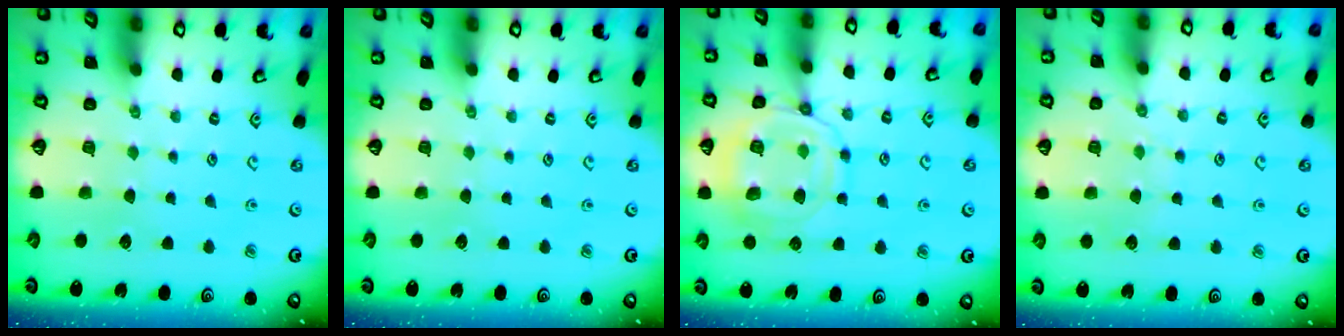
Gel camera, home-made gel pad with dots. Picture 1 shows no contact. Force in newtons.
{"total": 0.0}
{"total": 13.4, "press": 13.3, "slide": 1.0}
{"total": 4.5, "press": 4.5, "slide": 0.6}